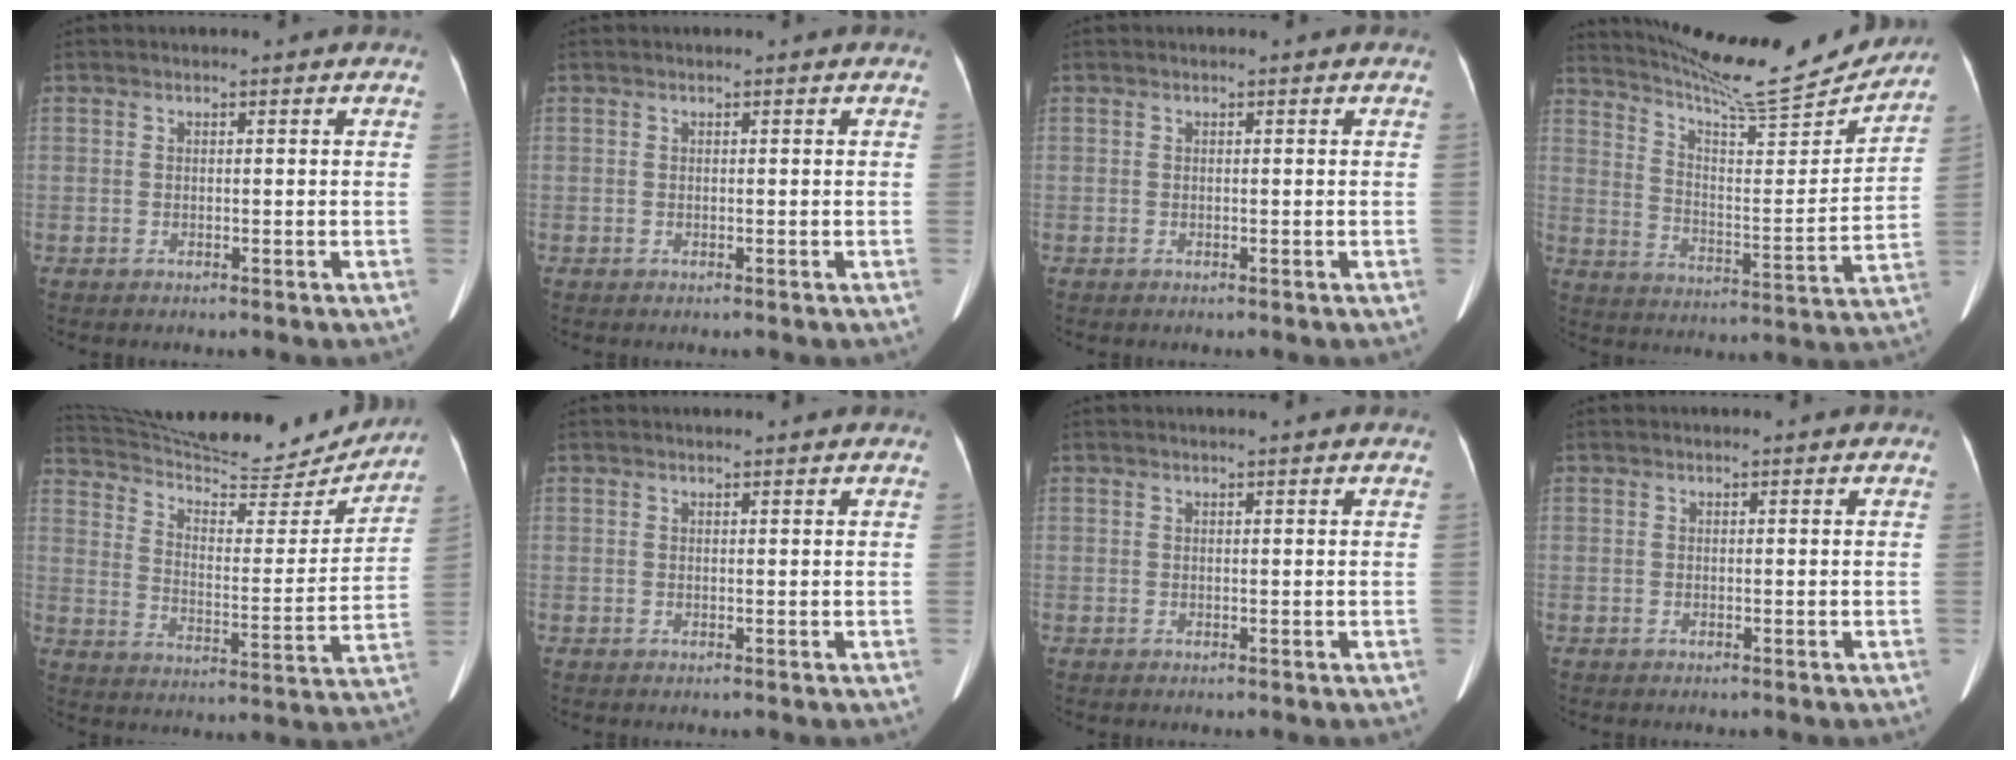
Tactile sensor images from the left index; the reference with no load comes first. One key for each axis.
{"total": 0.0}
{"total": 0.0}
{"total": 19.2, "fx": 18.3, "fy": 0.8, "fz": 5.8, "tx": -0.106, "ty": -0.049, "tz": 0.267}
{"total": 23.7, "fx": 22.5, "fy": 3.6, "fz": 6.5, "tx": -0.113, "ty": -0.042, "tz": 0.318}
{"total": 1.7, "fx": 1.6, "fy": 0.1, "fz": 0.5, "tx": -0.011, "ty": 0.010, "tz": 0.023}
{"total": 2.1, "fx": 1.8, "fy": -0.1, "fz": 0.9, "tx": -0.010, "ty": 0.013, "tz": 0.024}
{"total": 0.5, "fx": 0.5, "fy": 0.0, "fz": 0.2, "tx": -0.007, "ty": 0.005, "tz": 0.006}